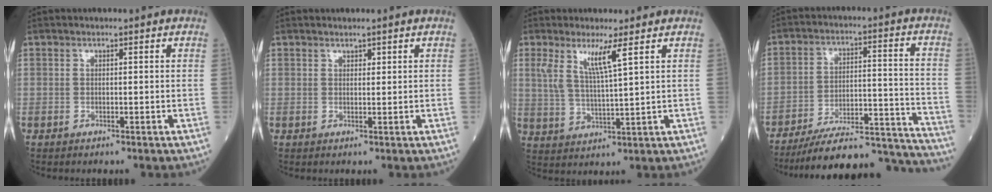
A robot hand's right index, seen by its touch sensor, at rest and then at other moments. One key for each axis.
{"total": 0.8, "fx": 0.6, "fy": 0.4, "fz": 0.3, "tx": -0.005, "ty": 0.001, "tz": 0.010}
{"total": 5.8, "fx": 2.9, "fy": -0.2, "fz": 5.0, "tx": -0.105, "ty": -0.004, "tz": 0.061}
{"total": 24.2, "fx": -22.9, "fy": 2.6, "fz": 7.2, "tx": -0.072, "ty": 0.025, "tz": -0.328}